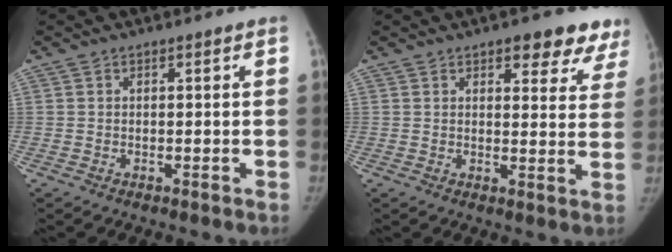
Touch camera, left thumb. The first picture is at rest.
{"total": 10.2, "force": [7.0, 4.3, 5.9], "torque": [-0.020, -0.031, 0.075]}